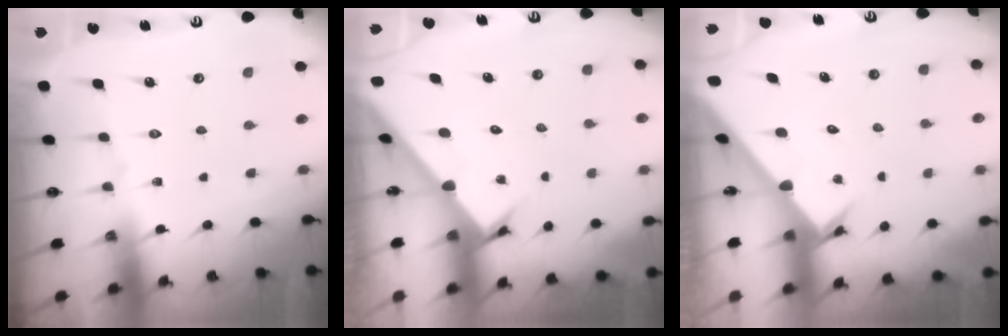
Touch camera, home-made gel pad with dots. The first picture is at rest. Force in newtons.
{"total": 2.5, "press": 2.5, "slide": 0.2}
{"total": 2.7, "press": 2.7, "slide": 0.3}